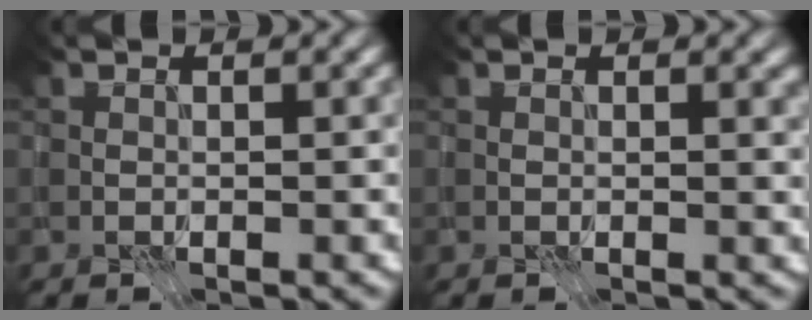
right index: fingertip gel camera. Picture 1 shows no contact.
{"total": 0.8, "force": [0.4, 0.1, 0.6], "torque": [-0.007, -0.001, 0.004]}